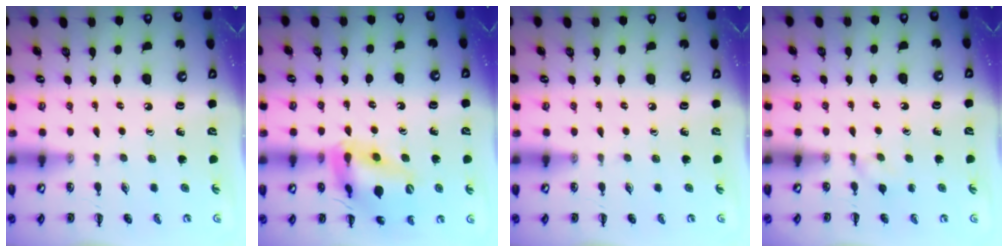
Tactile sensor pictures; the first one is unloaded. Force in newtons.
{"total": 17.8, "press": 17.4, "slide": 3.5}
{"total": 0.0}
{"total": 1.9, "press": 1.7, "slide": 0.9}